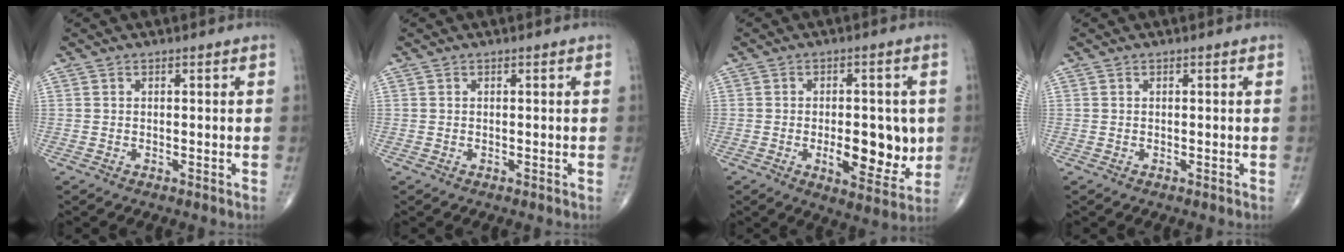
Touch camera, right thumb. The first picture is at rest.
{"total": 0.0}
{"total": 11.7, "force": [-1.3, 5.3, 10.3], "torque": [-0.117, -0.013, -0.010]}
{"total": 0.0}